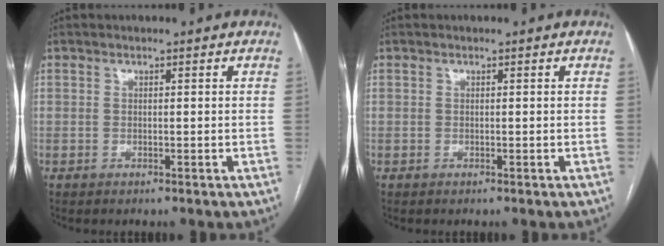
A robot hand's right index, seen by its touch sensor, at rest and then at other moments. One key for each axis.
{"total": 0.0}